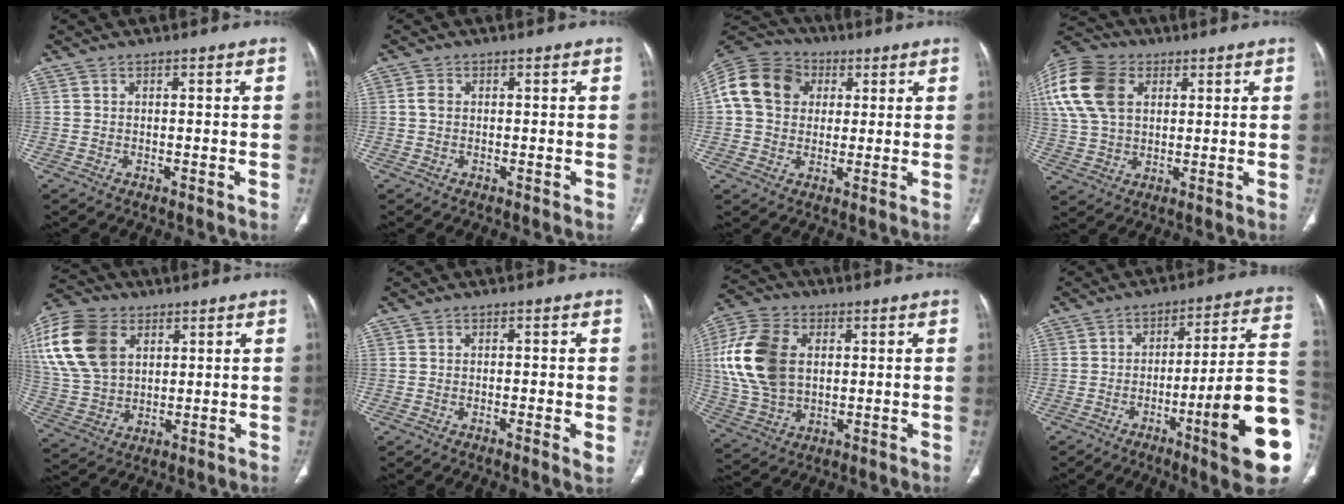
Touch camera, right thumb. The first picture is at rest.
{"total": 1.2, "force": [-0.1, 0.9, 0.8], "torque": [-0.018, 0.001, -0.004]}
{"total": 15.7, "force": [3.7, 12.8, 8.2], "torque": [-0.157, 0.026, 0.058]}
{"total": 20.2, "force": [6.4, 14.5, 12.5], "torque": [-0.289, 0.029, 0.122]}
{"total": 19.0, "force": [6.4, 13.1, 12.1], "torque": [-0.253, -0.001, 0.125]}
{"total": 2.3, "force": [-0.3, 0.5, 2.3], "torque": [-0.039, -0.005, -0.008]}
{"total": 16.5, "force": [2.5, 11.2, 11.9], "torque": [-0.240, 0.006, 0.052]}
{"total": 20.5, "force": [-6.6, 2.2, 19.2], "torque": [-0.214, 0.022, -0.096]}